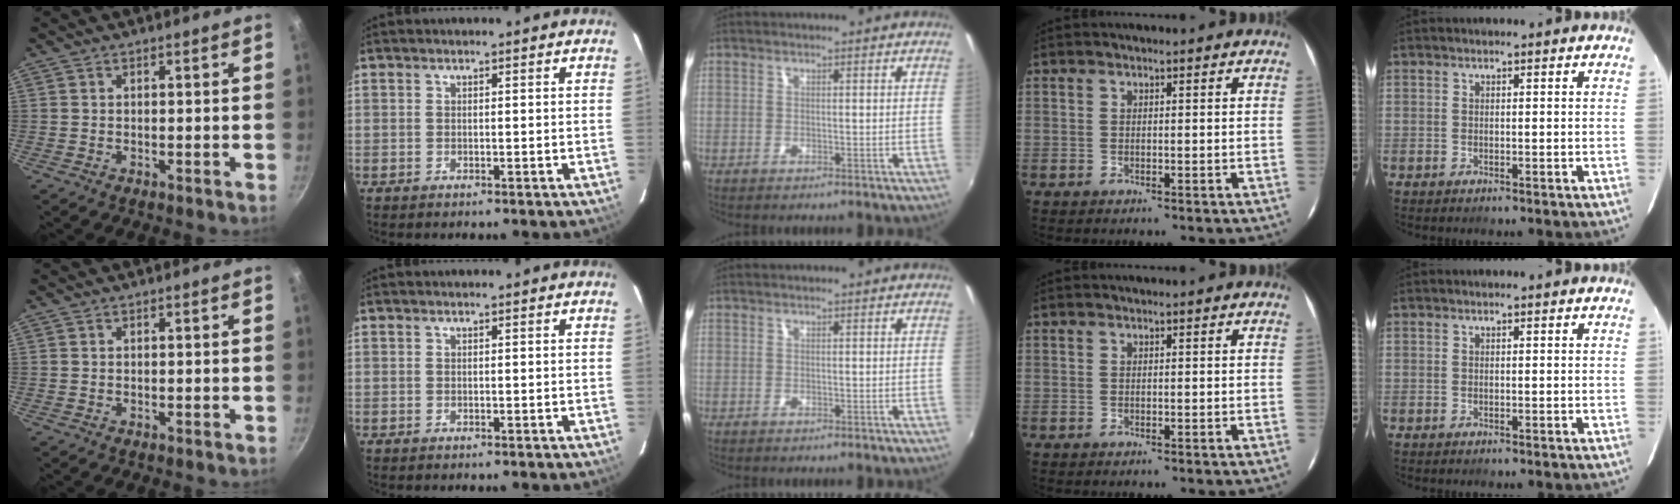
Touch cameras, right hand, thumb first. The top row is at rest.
{}